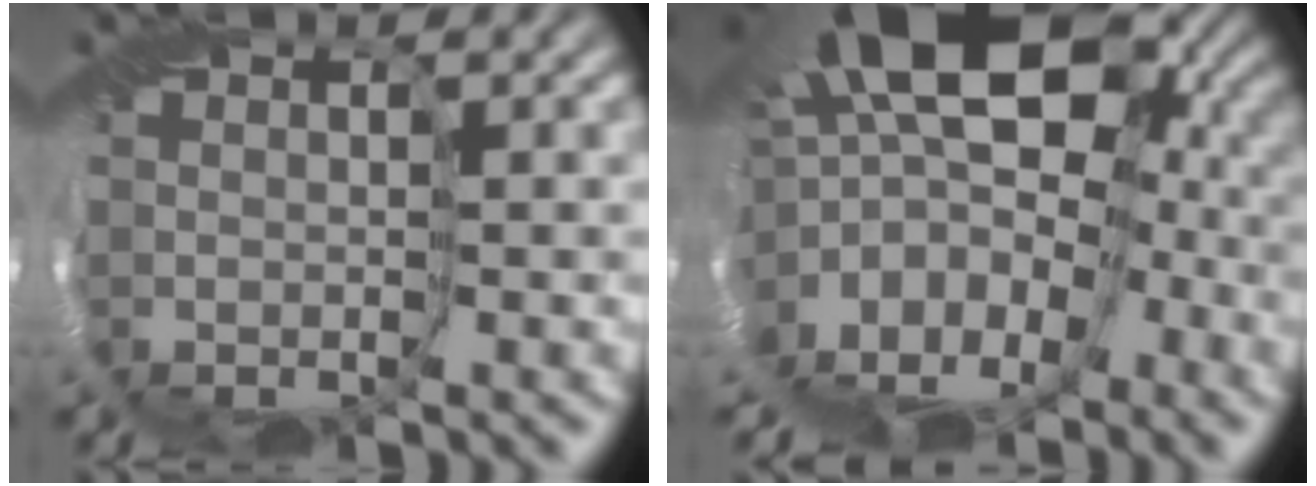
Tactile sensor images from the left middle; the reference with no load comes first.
{"total": 15.5, "force": [-1.3, 9.1, 12.5], "torque": [-0.197, -0.027, 0.002]}